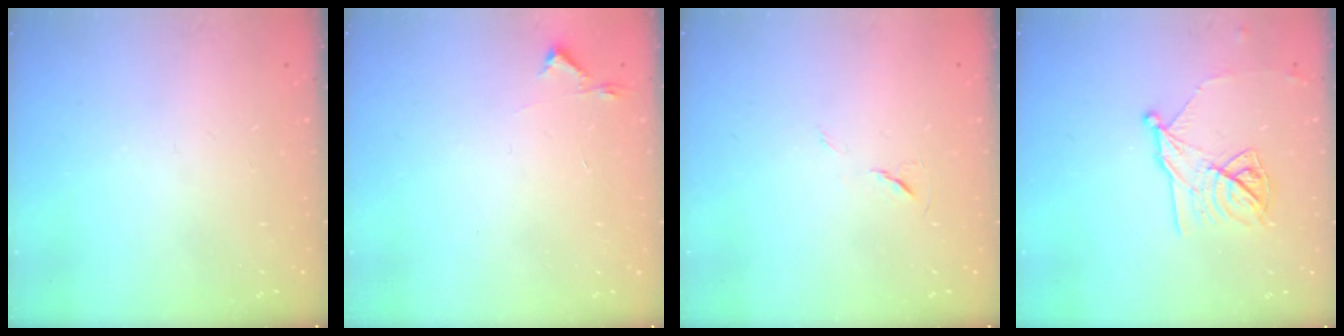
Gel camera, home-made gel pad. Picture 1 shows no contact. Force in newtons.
{"total": 2.7, "press": 2.6, "slide": 0.4}
{"total": 5.6, "press": 5.1, "slide": 2.2}
{"total": 12.9, "press": 12.9, "slide": 0.2}